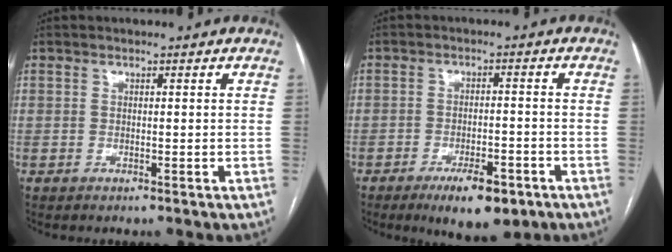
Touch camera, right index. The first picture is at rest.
{"total": 7.8, "force": [-4.8, 2.7, 5.6], "torque": [-0.084, -0.005, -0.067]}